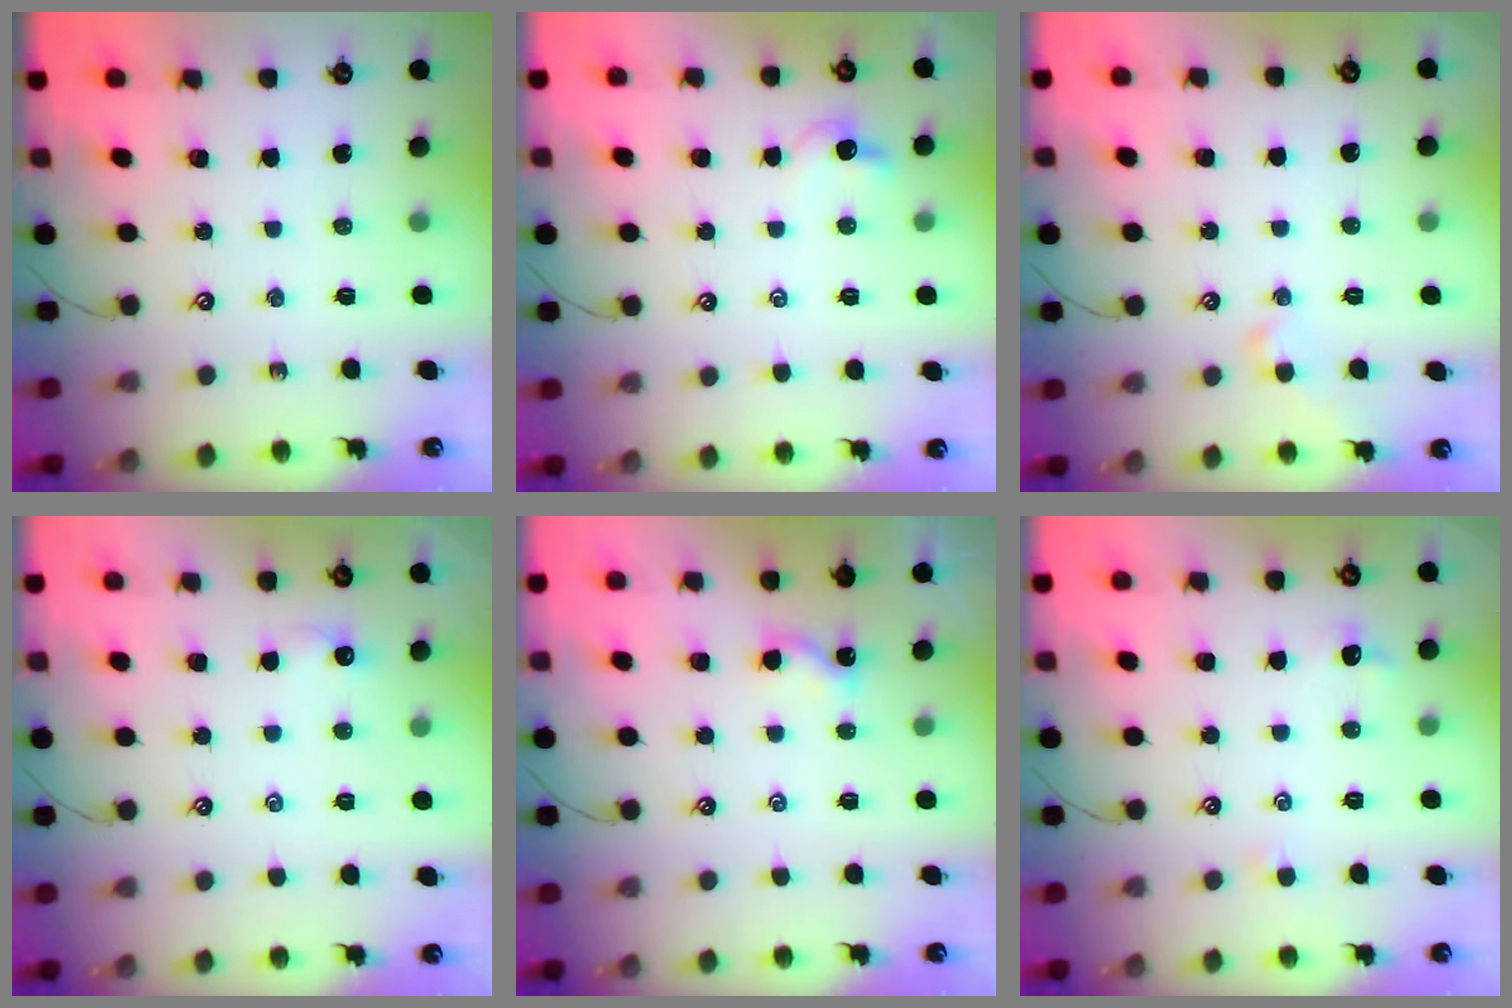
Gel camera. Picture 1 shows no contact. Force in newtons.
{"total": 0.8, "press": 0.6, "slide": 0.5}
{"total": 1.6, "press": 1.3, "slide": 0.8}
{"total": 2.5, "press": 2.4, "slide": 0.4}
{"total": 0.8, "press": 0.7, "slide": 0.2}
{"total": 0.6, "press": 0.4, "slide": 0.5}